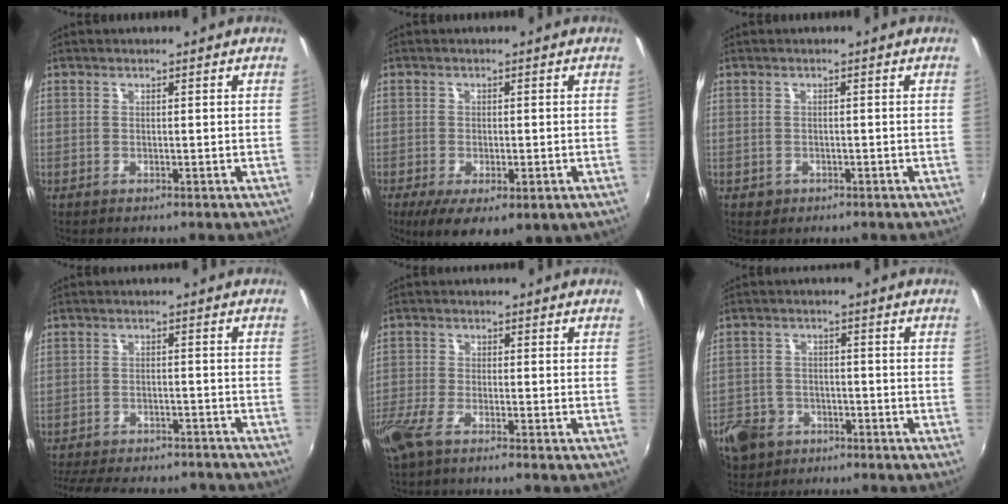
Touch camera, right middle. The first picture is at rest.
{"total": 9.5, "force": [-4.5, 3.9, 7.4], "torque": [-0.137, -0.037, -0.063]}
{"total": 1.6, "force": [-0.7, 1.4, 0.4], "torque": [-0.010, -0.002, -0.007]}
{"total": 18.5, "force": [-15.8, 6.3, 7.3], "torque": [-0.166, -0.003, -0.213]}
{"total": 6.7, "force": [-4.8, 1.6, 4.5], "torque": [-0.115, -0.022, -0.095]}
{"total": 10.5, "force": [-5.6, 8.0, 3.8], "torque": [-0.117, 0.007, -0.088]}